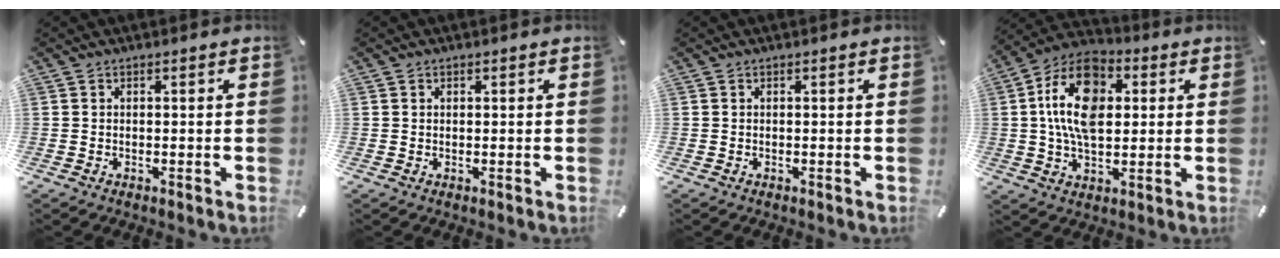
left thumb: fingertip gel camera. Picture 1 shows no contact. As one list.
[{"total": 0.5, "force": [0.2, 0.5, 0.0], "torque": [0.001, 0.002, 0.004]}, {"total": 0.0}, {"total": 15.5, "force": [2.7, 10.0, 11.6], "torque": [-0.227, 0.007, 0.045]}]